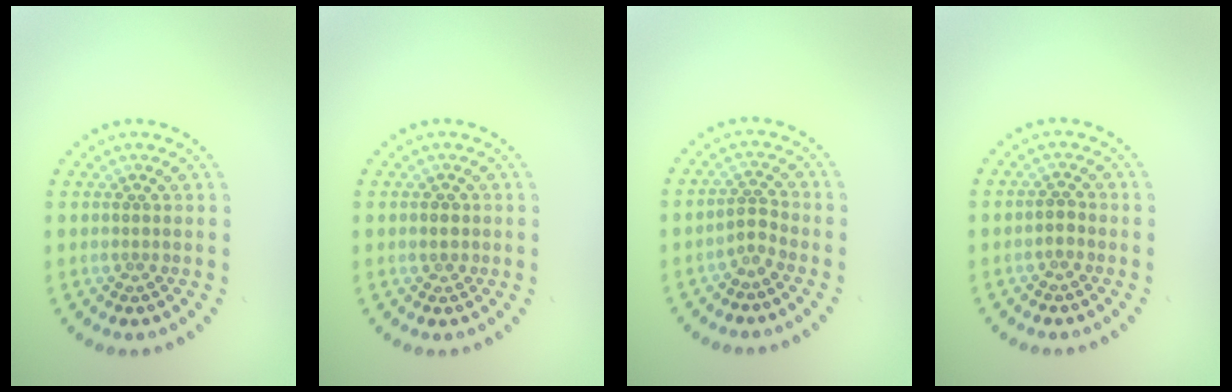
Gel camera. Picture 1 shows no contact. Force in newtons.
{"total": 1.1, "press": 1.0, "slide": 0.5}
{"total": 1.6, "press": 1.0, "slide": 1.2}
{"total": 0.9, "press": 0.8, "slide": 0.4}